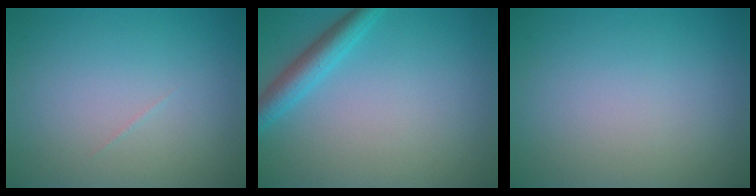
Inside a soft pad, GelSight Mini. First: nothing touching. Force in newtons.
{"total": 3.0, "press": 3.0, "slide": 0.1}
{"total": 0.0}